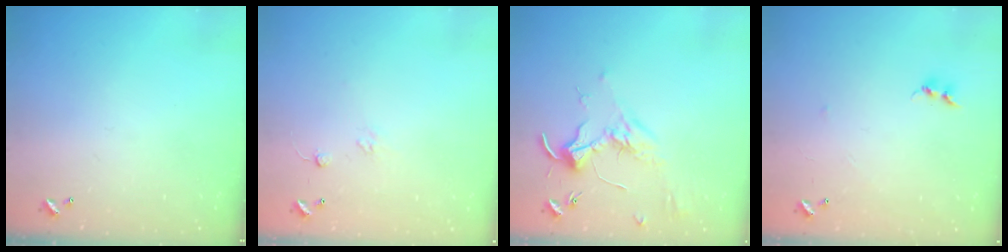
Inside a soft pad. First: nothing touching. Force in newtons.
{"total": 6.7, "press": 6.6, "slide": 0.6}
{"total": 1.7, "press": 1.5, "slide": 0.7}
{"total": 5.1, "press": 5.0, "slide": 0.7}